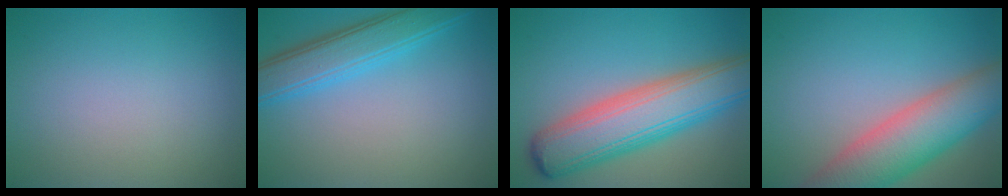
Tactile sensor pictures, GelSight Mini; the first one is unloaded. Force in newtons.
{"total": 4.9, "press": 4.8, "slide": 0.3}
{"total": 9.3, "press": 9.3, "slide": 0.3}
{"total": 8.7, "press": 8.6, "slide": 0.5}